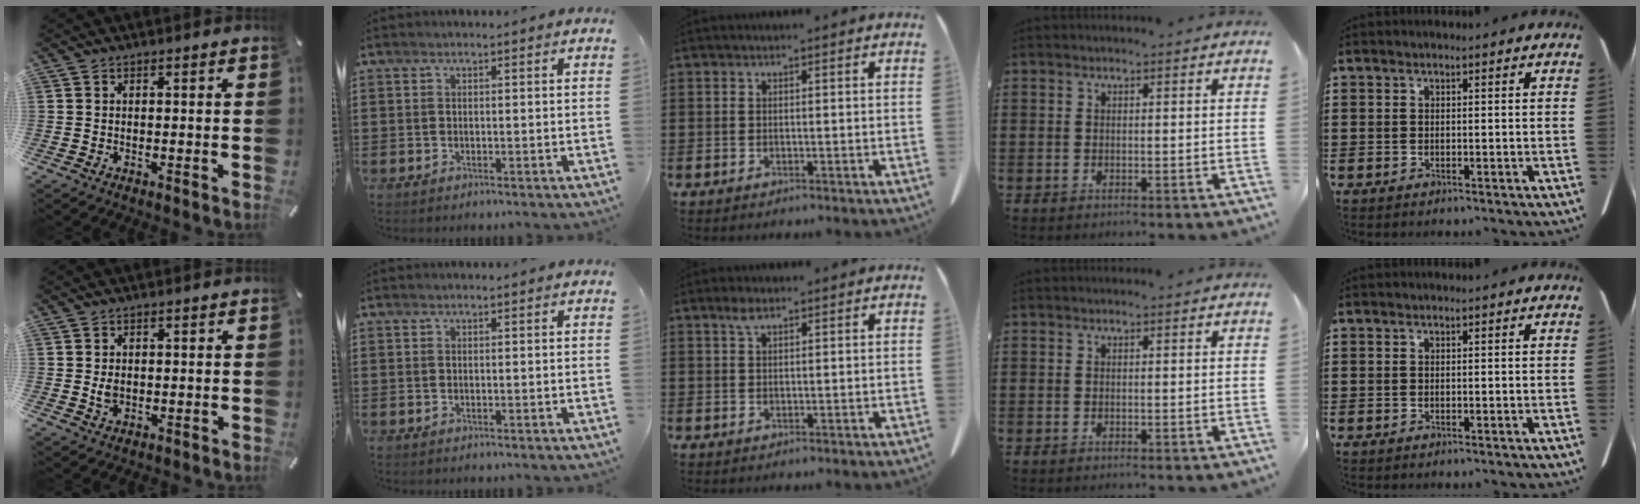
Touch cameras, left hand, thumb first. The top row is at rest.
{"thumb": {"total": 2.2, "force": [0.1, 1.7, 1.4], "torque": [-0.021, 0.000, -0.001]}, "middle": {"total": 2.0, "force": [1.1, 0.7, 1.5], "torque": [-0.034, 0.003, 0.020]}}